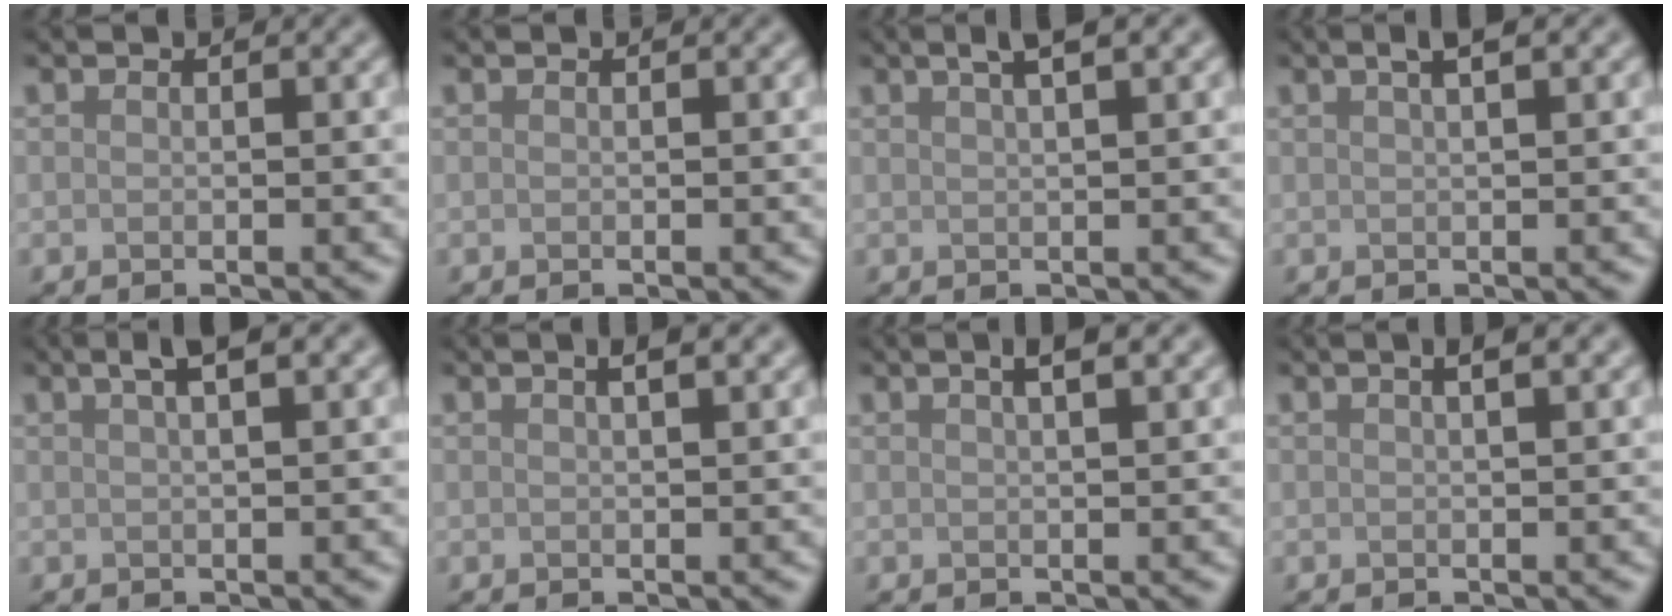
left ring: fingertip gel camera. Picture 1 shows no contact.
{"total": 0.0}
{"total": 2.6, "force": [1.5, 0.6, 2.0], "torque": [-0.023, 0.006, 0.020]}
{"total": 2.0, "force": [1.1, 0.4, 1.6], "torque": [-0.020, 0.006, 0.015]}
{"total": 2.7, "force": [1.4, 0.6, 2.2], "torque": [-0.025, 0.009, 0.020]}
{"total": 2.5, "force": [1.4, 0.9, 1.9], "torque": [-0.011, 0.001, 0.005]}
{"total": 2.6, "force": [1.4, 0.8, 2.0], "torque": [-0.015, 0.002, 0.010]}
{"total": 2.2, "force": [1.1, 0.7, 1.7], "torque": [-0.014, -0.001, 0.006]}